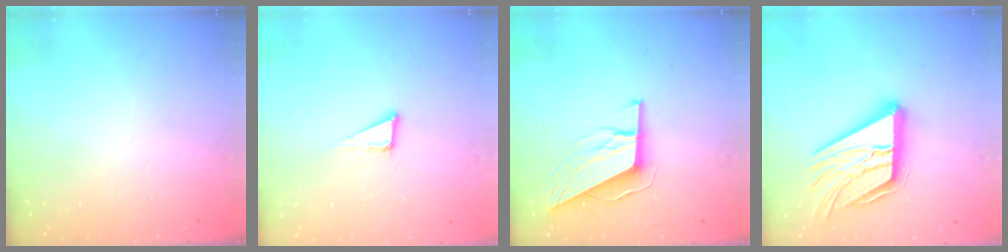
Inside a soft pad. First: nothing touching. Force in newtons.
{"total": 5.9, "press": 5.8, "slide": 1.3}
{"total": 9.7, "press": 9.5, "slide": 1.9}
{"total": 21.6, "press": 21.5, "slide": 2.3}